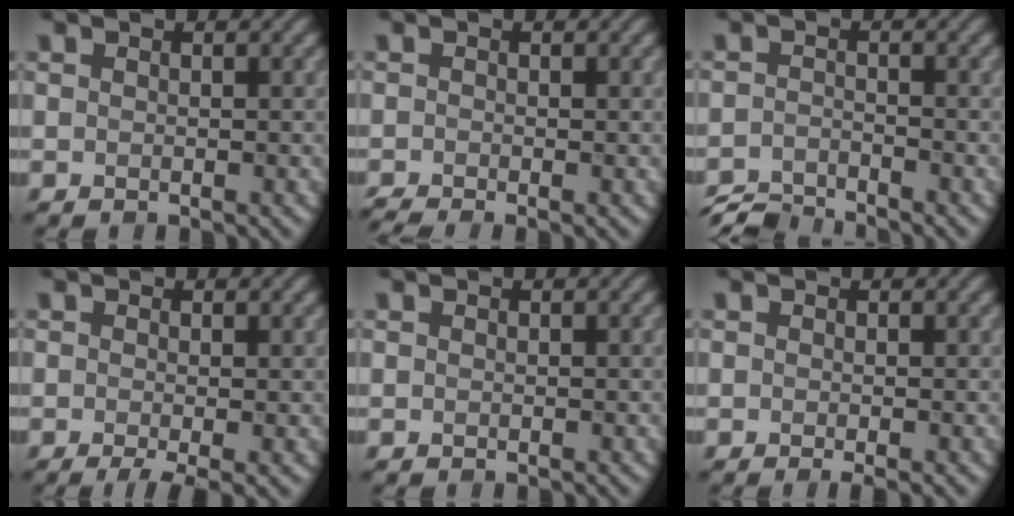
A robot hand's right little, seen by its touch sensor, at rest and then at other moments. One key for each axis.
{"total": 1.5, "fx": -1.1, "fy": 0.2, "fz": 1.0, "tx": -0.017, "ty": -0.013, "tz": -0.026}
{"total": 3.5, "fx": -3.4, "fy": 0.4, "fz": 0.7, "tx": -0.014, "ty": -0.007, "tz": -0.074}
{"total": 2.8, "fx": -1.0, "fy": 0.6, "fz": 2.6, "tx": -0.044, "ty": -0.010, "tz": -0.019}
{"total": 0.0}
{"total": 1.3, "fx": -0.4, "fy": 0.3, "fz": 1.2, "tx": -0.016, "ty": -0.008, "tz": -0.008}